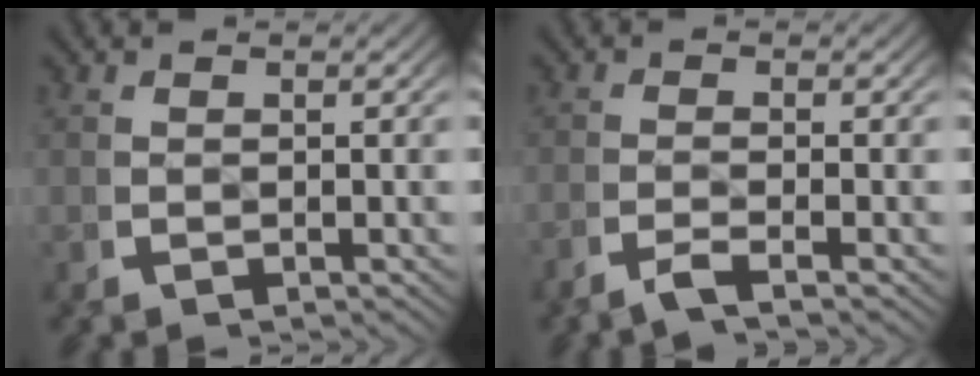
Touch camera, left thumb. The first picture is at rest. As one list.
[{"total": 2.1, "force": [-1.5, 0.2, 1.5], "torque": [-0.031, -0.002, -0.034]}]